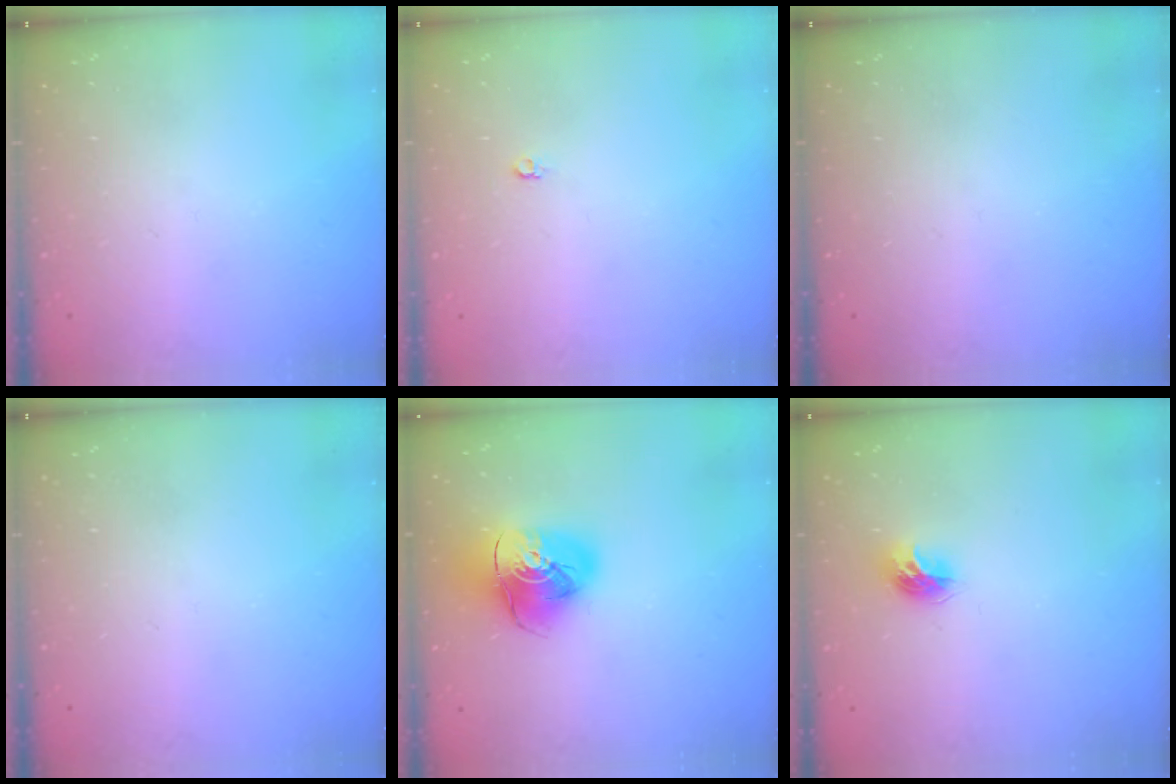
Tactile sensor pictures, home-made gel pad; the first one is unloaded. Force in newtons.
{"total": 3.5, "press": 3.4, "slide": 0.3}
{"total": 0.0}
{"total": 0.0}
{"total": 16.1, "press": 16.0, "slide": 2.1}
{"total": 8.6, "press": 8.6, "slide": 0.0}